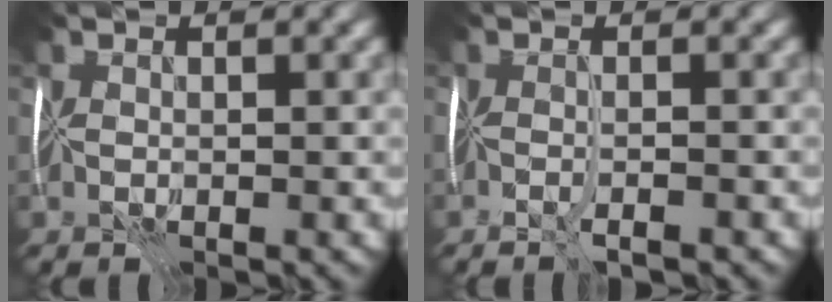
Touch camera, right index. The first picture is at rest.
{"total": 1.5, "force": [-1.3, -0.5, 0.7], "torque": [-0.012, -0.004, -0.026]}